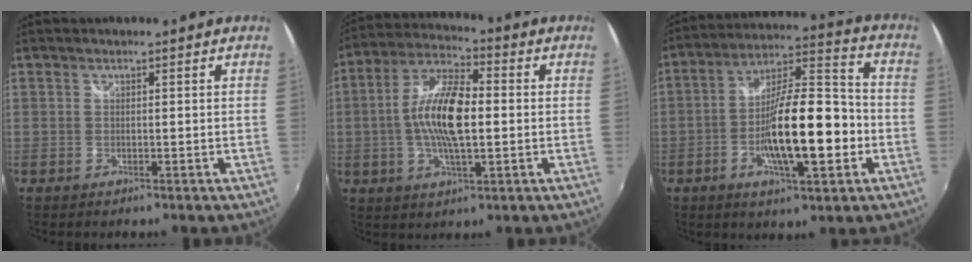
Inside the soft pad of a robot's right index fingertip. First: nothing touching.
{"total": 12.8, "force": [-0.6, 4.5, 12.0], "torque": [-0.240, 0.010, -0.017]}
{"total": 16.8, "force": [-4.3, 4.8, 15.5], "torque": [-0.267, 0.009, -0.072]}